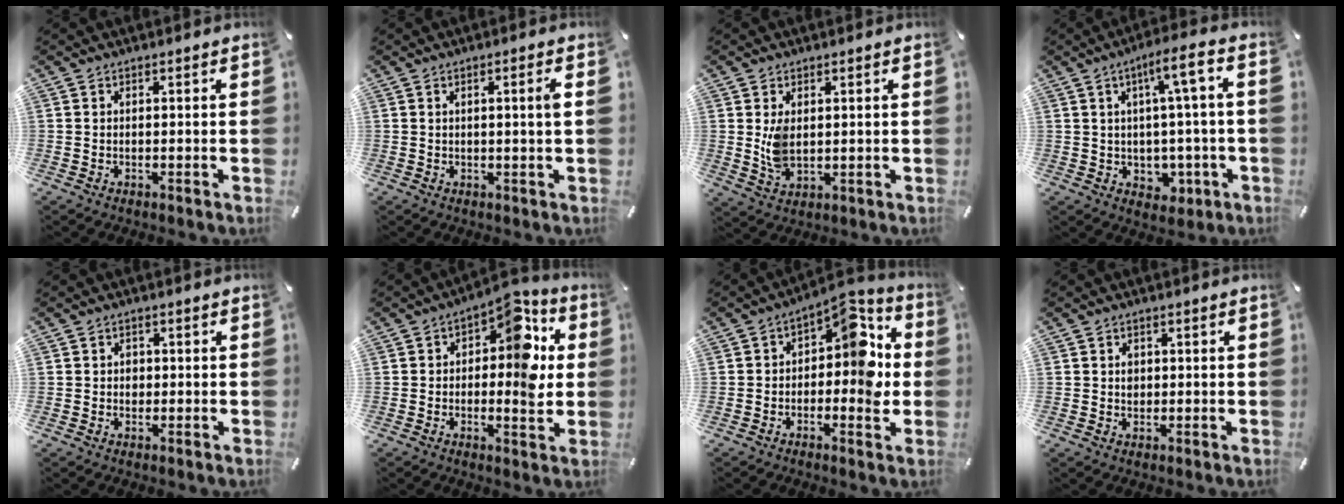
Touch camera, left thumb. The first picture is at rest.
{"total": 2.6, "force": [0.4, -0.2, 2.6], "torque": [-0.046, -0.004, 0.004]}
{"total": 5.4, "force": [1.2, 3.4, 4.1], "torque": [-0.081, -0.008, 0.017]}
{"total": 8.9, "force": [1.8, 4.2, 7.7], "torque": [-0.109, -0.011, 0.026]}
{"total": 1.6, "force": [-0.1, 1.4, 0.7], "torque": [-0.007, 0.002, -0.006]}
{"total": 11.7, "force": [3.4, 6.2, 9.4], "torque": [-0.108, -0.040, 0.054]}
{"total": 9.9, "force": [1.5, 5.8, 7.9], "torque": [-0.090, -0.036, 0.021]}
{"total": 1.8, "force": [0.2, 1.6, 0.8], "torque": [-0.010, 0.003, 0.000]}